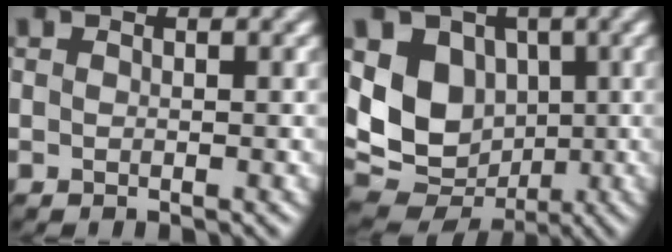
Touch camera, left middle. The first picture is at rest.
{"total": 8.6, "force": [1.0, 7.1, 4.8], "torque": [-0.095, -0.016, 0.013]}